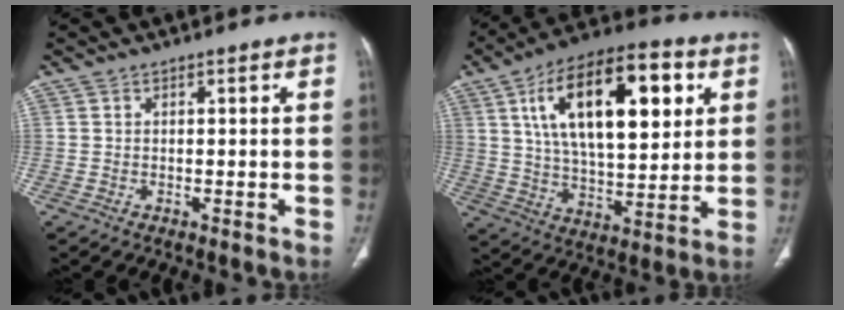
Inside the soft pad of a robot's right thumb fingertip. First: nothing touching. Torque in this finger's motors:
{"motor_torque": [0.03, 4.97, 1.07, -0.21, 0.46]}